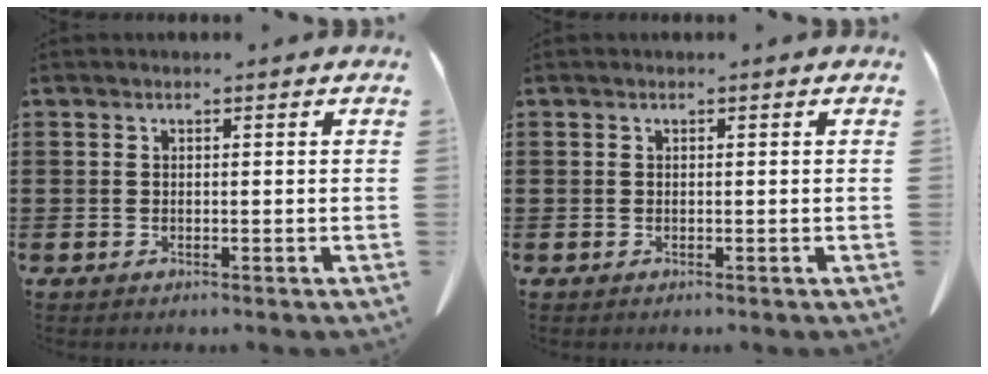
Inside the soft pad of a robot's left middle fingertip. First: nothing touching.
{"total": 0.0}